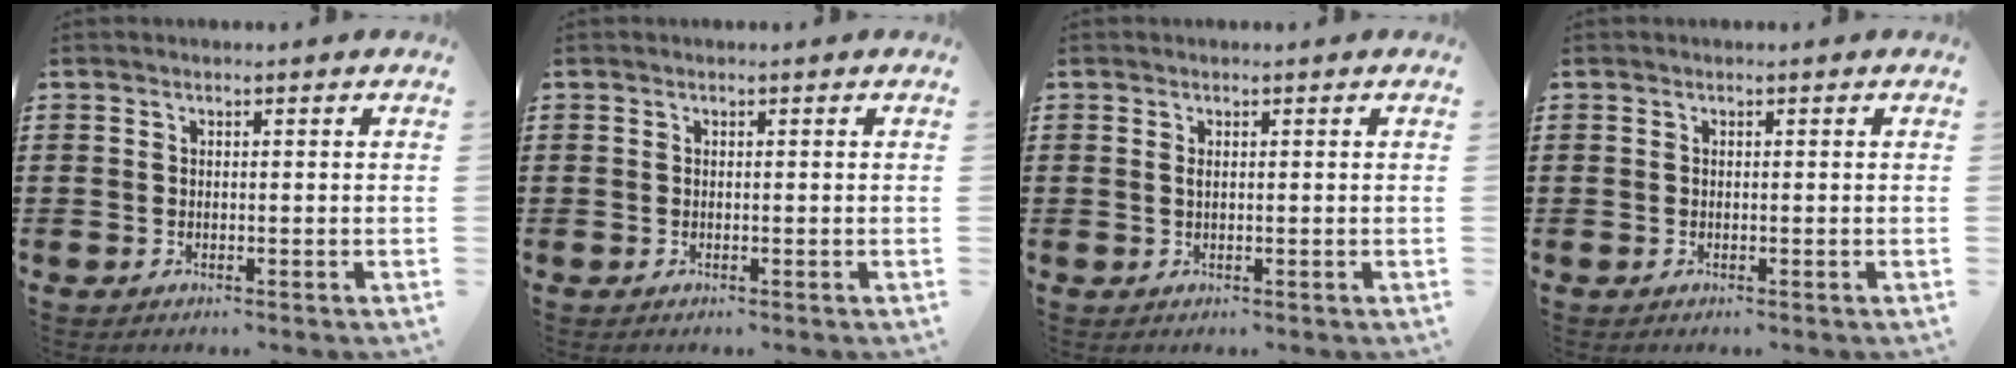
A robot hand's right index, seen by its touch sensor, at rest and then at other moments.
{"total": 0.0}
{"total": 0.7, "force": [0.2, 0.2, 0.6], "torque": [-0.015, 0.000, 0.004]}
{"total": 0.0}